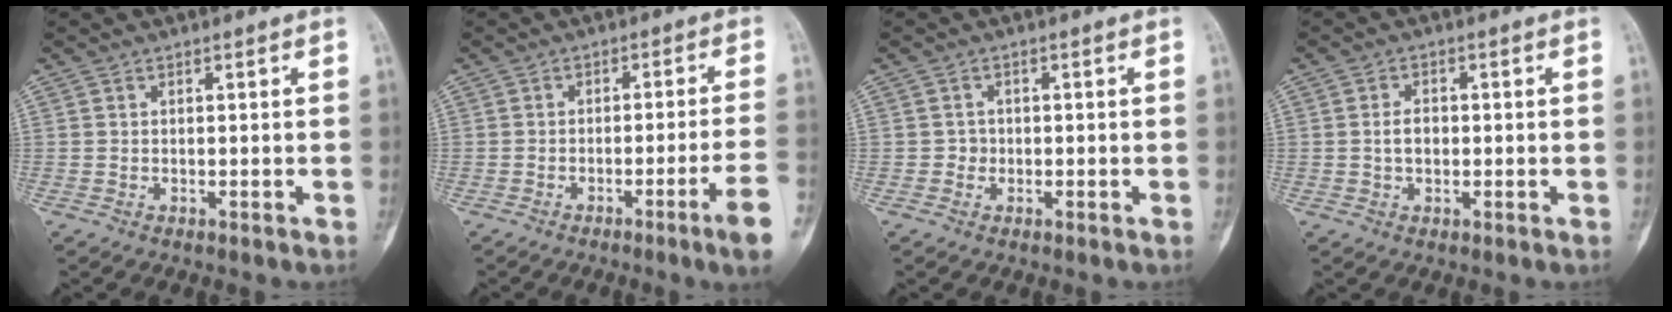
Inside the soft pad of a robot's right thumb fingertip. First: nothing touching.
{"total": 7.8, "force": [-3.9, -0.8, 6.7], "torque": [-0.097, 0.015, -0.057]}
{"total": 1.4, "force": [-0.4, 1.3, 0.2], "torque": [0.008, 0.008, -0.011]}
{"total": 2.9, "force": [-0.2, 2.0, 2.1], "torque": [-0.030, 0.008, -0.006]}